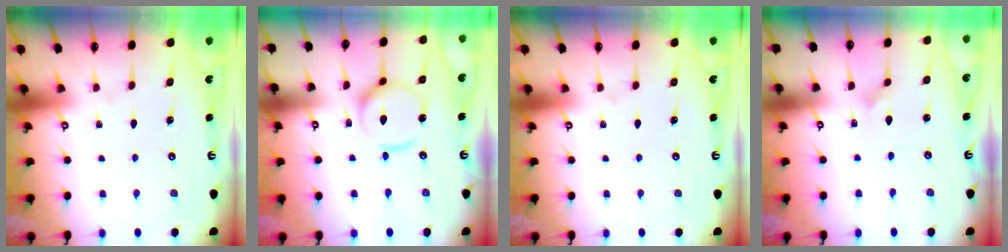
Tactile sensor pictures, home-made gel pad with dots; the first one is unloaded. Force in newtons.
{"total": 12.9, "press": 12.8, "slide": 1.6}
{"total": 0.0}
{"total": 2.3, "press": 2.3, "slide": 0.1}